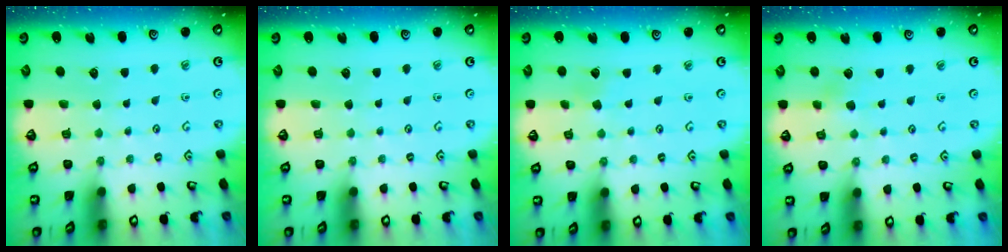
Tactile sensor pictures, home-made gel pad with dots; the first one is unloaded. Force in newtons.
{"total": 0.0}
{"total": 2.8, "press": 2.8, "slide": 0.3}
{"total": 3.8, "press": 3.7, "slide": 0.8}